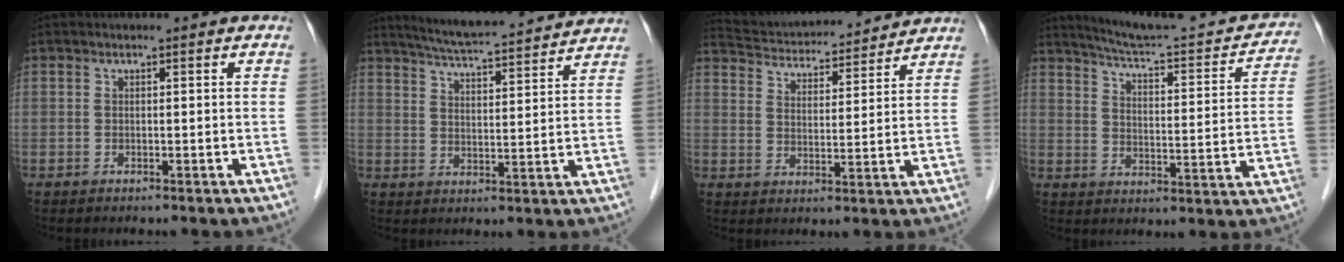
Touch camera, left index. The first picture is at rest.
{"total": 15.9, "force": [14.7, 0.9, 5.9], "torque": [-0.103, 0.019, 0.208]}
{"total": 15.5, "force": [14.8, 2.3, 3.8], "torque": [-0.067, 0.026, 0.222]}
{"total": 19.1, "force": [17.5, 2.1, 7.3], "torque": [-0.101, -0.022, 0.228]}